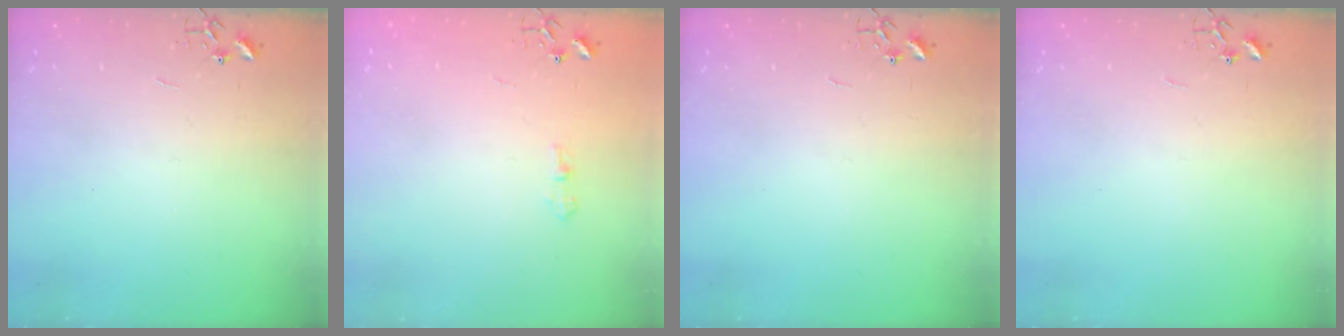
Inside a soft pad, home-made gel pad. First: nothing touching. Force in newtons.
{"total": 6.1, "press": 6.1, "slide": 0.6}
{"total": 0.0}
{"total": 0.0}